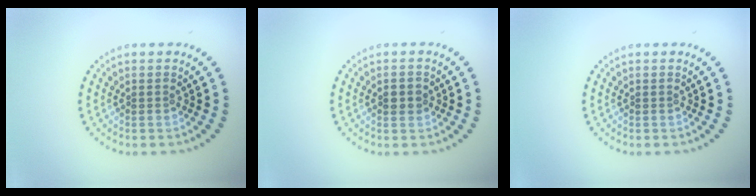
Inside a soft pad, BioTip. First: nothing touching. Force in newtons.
{"total": 1.4, "press": 1.4, "slide": 0.1}
{"total": 0.0}